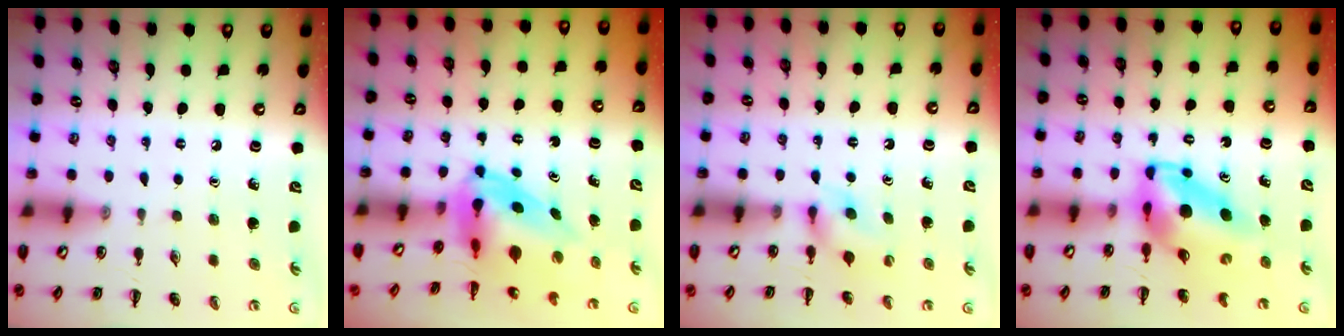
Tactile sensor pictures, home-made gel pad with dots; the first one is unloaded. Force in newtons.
{"total": 5.8, "press": 5.6, "slide": 1.5}
{"total": 6.3, "press": 6.2, "slide": 1.4}
{"total": 7.6, "press": 7.3, "slide": 2.0}